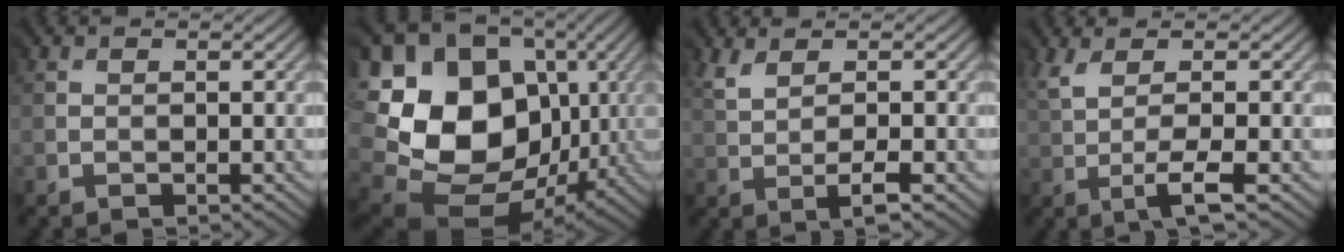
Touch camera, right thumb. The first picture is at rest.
{"total": 17.7, "force": [2.1, 14.7, 9.8], "torque": [-0.231, -0.033, 0.076]}
{"total": 3.3, "force": [1.0, 0.5, 3.1], "torque": [-0.069, 0.002, 0.019]}
{"total": 4.6, "force": [0.3, 0.8, 4.5], "torque": [-0.101, 0.008, 0.003]}